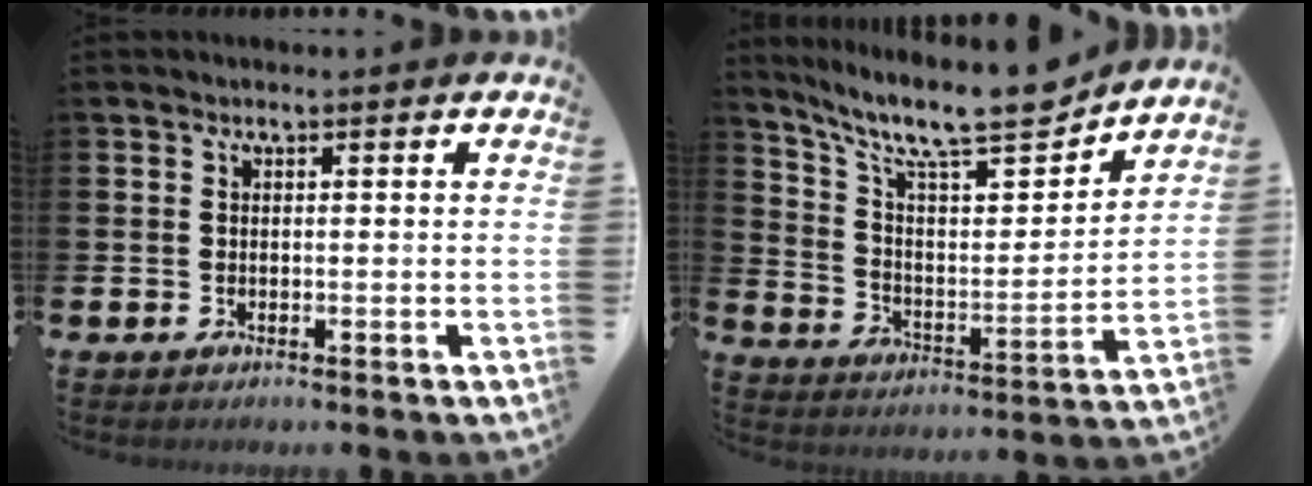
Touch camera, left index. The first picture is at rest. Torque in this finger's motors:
{"motor_torque": [0.42, -0.53, 0.78, 0.21]}